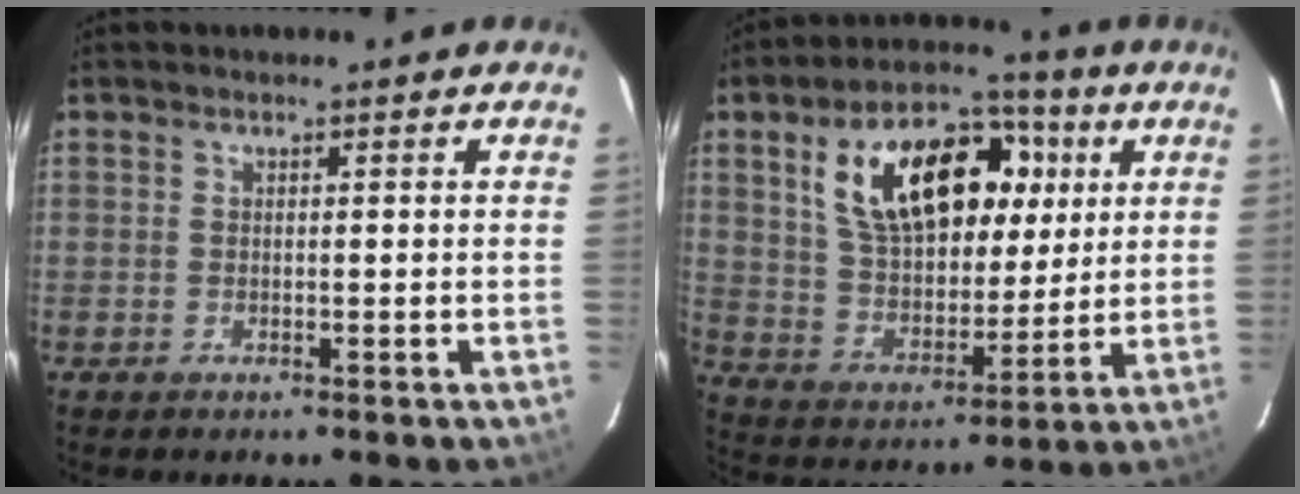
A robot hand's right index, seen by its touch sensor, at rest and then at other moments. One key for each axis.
{"total": 20.9, "fx": 7.2, "fy": 11.6, "fz": 15.9, "tx": -0.293, "ty": 0.035, "tz": 0.131}